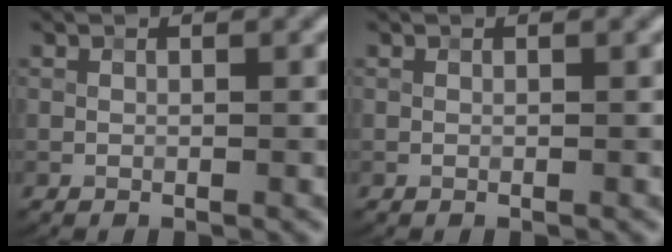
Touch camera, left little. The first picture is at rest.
{"total": 0.0}